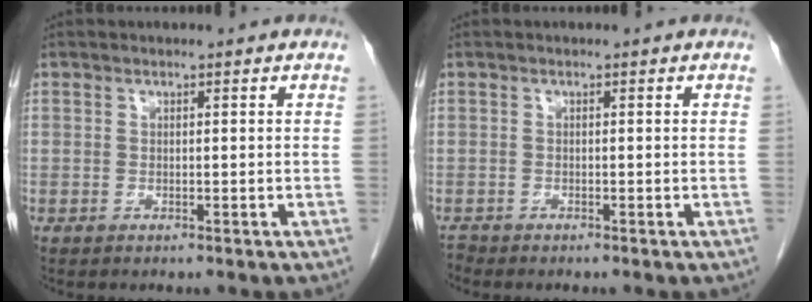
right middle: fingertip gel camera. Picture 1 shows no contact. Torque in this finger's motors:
{"motor_torque": [-0.19, 0.03, -0.03, -0.01]}